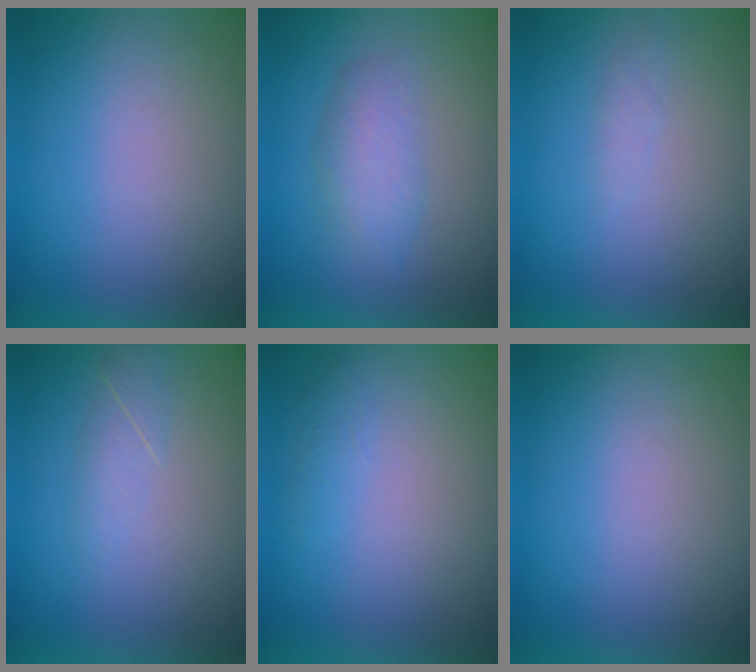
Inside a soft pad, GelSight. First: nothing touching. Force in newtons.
{"total": 3.9}
{"total": 1.2}
{"total": 2.1}
{"total": 2.1}
{"total": 0.0}